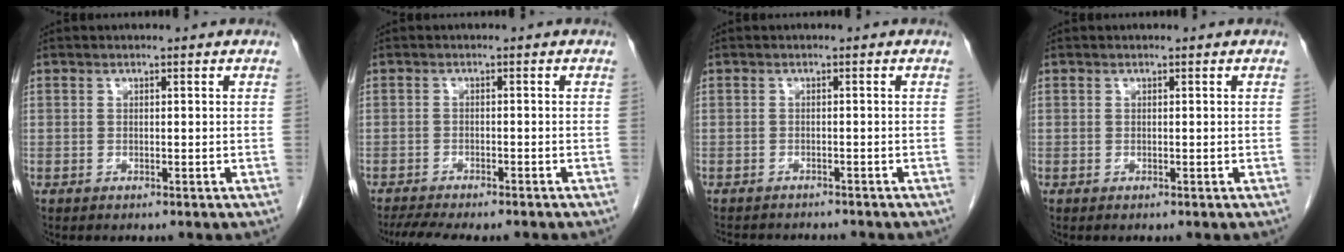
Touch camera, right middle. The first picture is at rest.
{"total": 9.4, "force": [-8.2, 1.7, 4.4], "torque": [-0.064, -0.006, -0.118]}
{"total": 7.1, "force": [-6.6, 1.8, 2.0], "torque": [-0.027, -0.003, -0.086]}
{"total": 0.0}